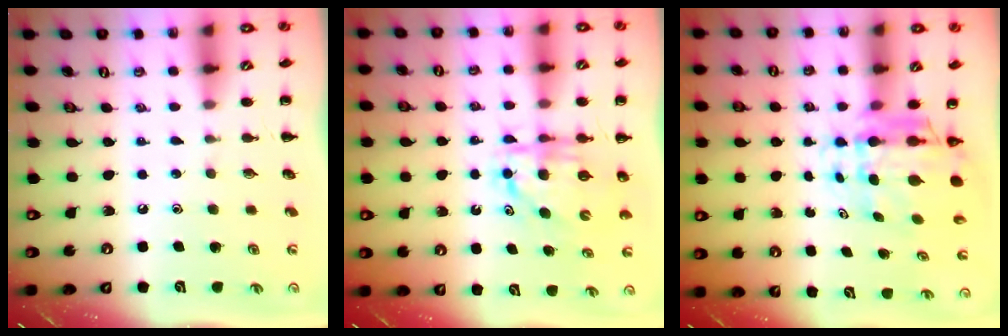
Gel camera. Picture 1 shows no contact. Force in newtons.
{"total": 6.4, "press": 6.3, "slide": 0.8}
{"total": 7.0, "press": 6.6, "slide": 2.3}